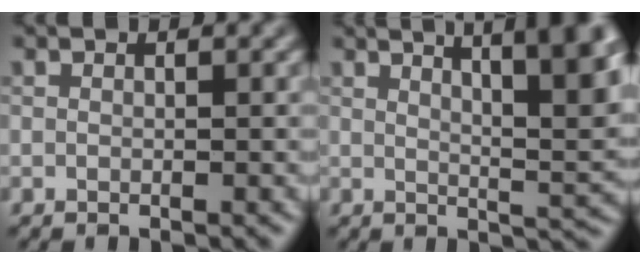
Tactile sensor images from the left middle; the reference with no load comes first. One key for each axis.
{"total": 9.7, "fx": 4.8, "fy": 2.6, "fz": 8.0, "tx": -0.068, "ty": 0.030, "tz": 0.056}